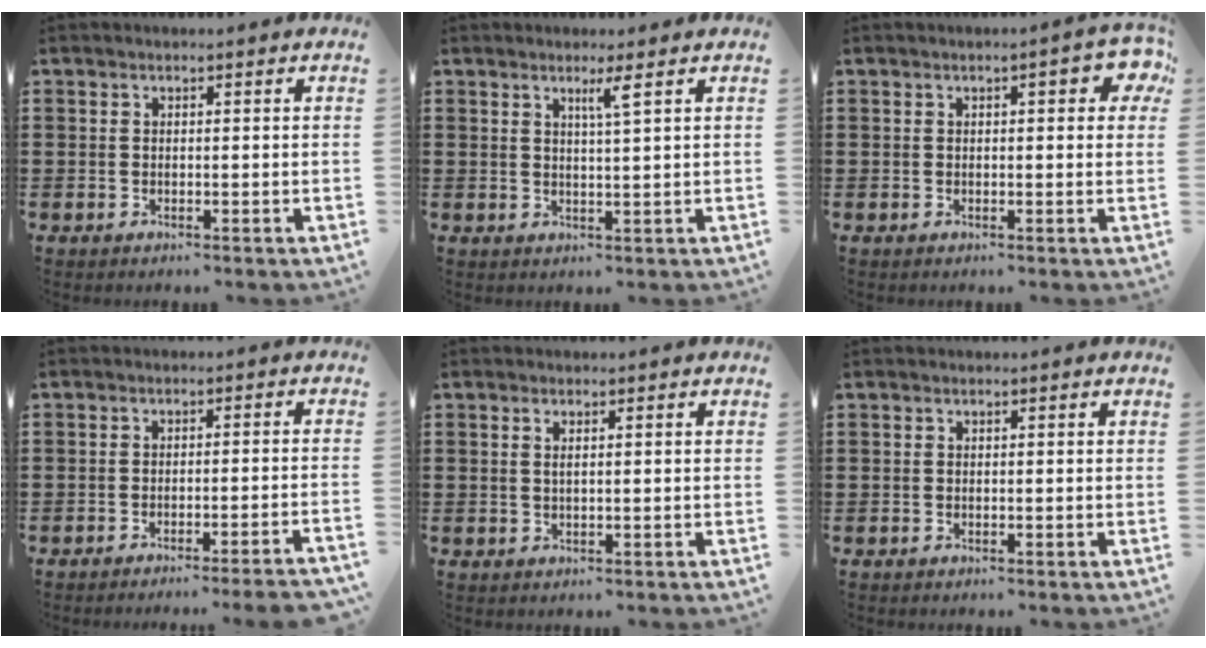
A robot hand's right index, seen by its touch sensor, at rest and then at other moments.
{"total": 2.6, "force": [1.5, -0.4, 2.0], "torque": [-0.033, -0.010, 0.023]}
{"total": 3.5, "force": [0.9, 1.0, 3.2], "torque": [-0.047, 0.002, 0.009]}
{"total": 2.7, "force": [-2.5, -0.5, 0.9], "torque": [-0.016, -0.005, -0.051]}
{"total": 1.0, "force": [0.3, 0.2, 0.9], "torque": [-0.018, 0.003, 0.005]}
{"total": 0.0}